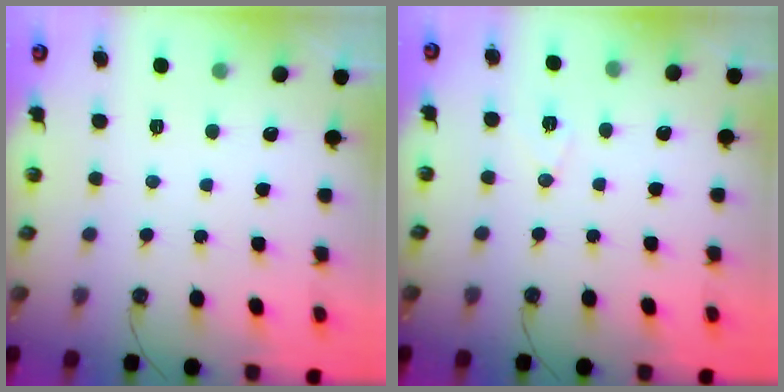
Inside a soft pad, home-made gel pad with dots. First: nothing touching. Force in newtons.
{"total": 6.0, "press": 4.1, "slide": 4.4}